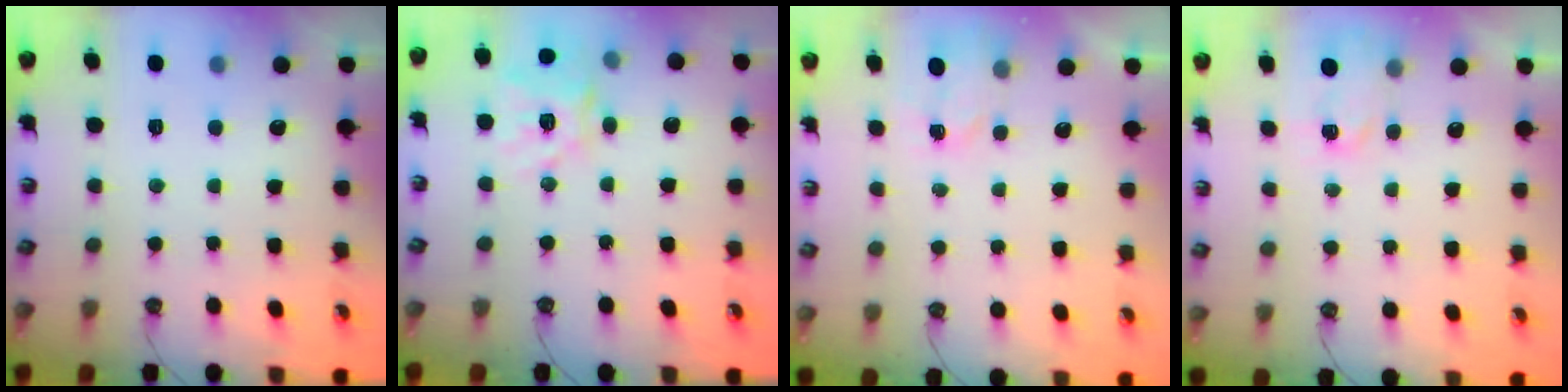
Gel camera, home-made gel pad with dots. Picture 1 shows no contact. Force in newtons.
{"total": 16.0, "press": 15.9, "slide": 2.0}
{"total": 2.2, "press": 2.2, "slide": 0.2}
{"total": 2.5, "press": 2.4, "slide": 0.4}